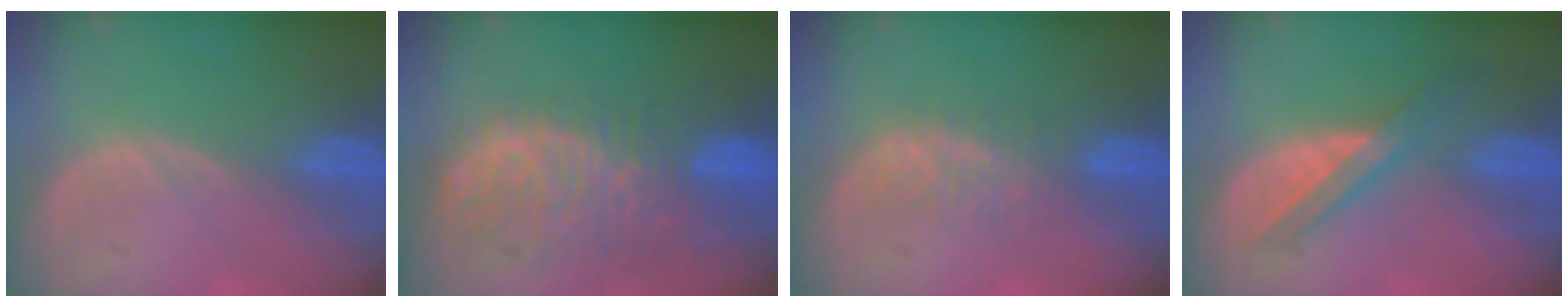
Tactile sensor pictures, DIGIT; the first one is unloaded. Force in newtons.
{"total": 11.4, "press": 9.8, "slide": 5.9}
{"total": 3.6, "press": 3.6, "slide": 0.7}
{"total": 5.9, "press": 5.2, "slide": 2.9}